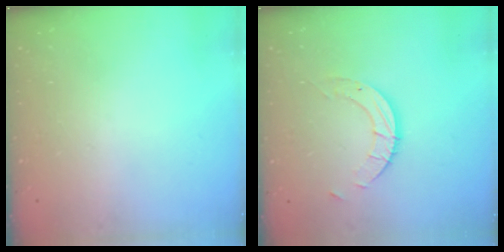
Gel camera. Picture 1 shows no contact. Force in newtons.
{"total": 4.9, "press": 4.9, "slide": 0.3}